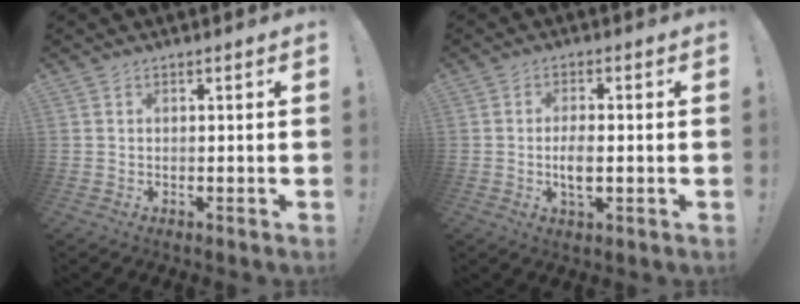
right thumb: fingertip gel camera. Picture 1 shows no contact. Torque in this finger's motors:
{"motor_torque": [0.00, 0.40, 0.11, 0.30, 0.04]}